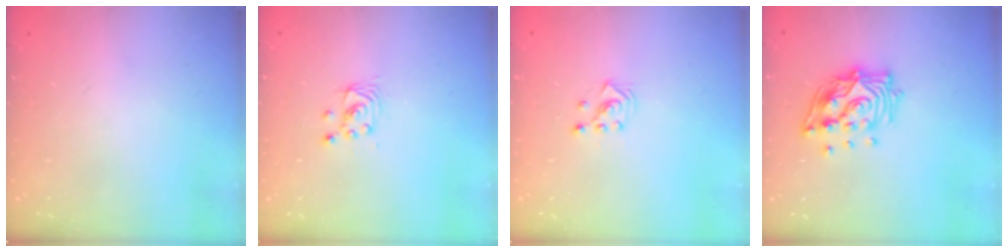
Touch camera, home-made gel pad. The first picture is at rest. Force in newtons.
{"total": 2.7, "press": 2.7, "slide": 0.2}
{"total": 2.9, "press": 2.9, "slide": 0.4}
{"total": 17.2, "press": 17.0, "slide": 2.7}